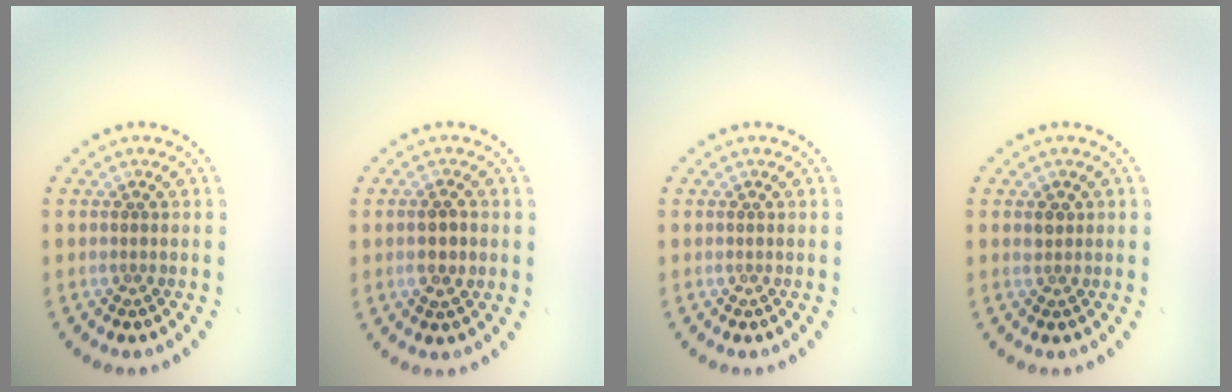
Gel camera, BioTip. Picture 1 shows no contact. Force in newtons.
{"total": 2.1, "press": 2.1, "slide": 0.4}
{"total": 0.0}
{"total": 0.9, "press": 0.8, "slide": 0.4}